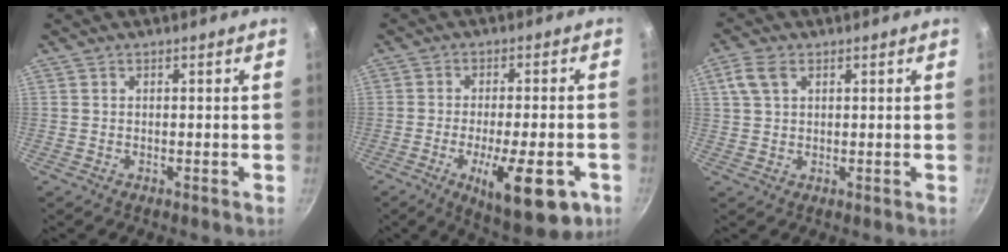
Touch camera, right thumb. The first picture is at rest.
{"total": 15.2, "force": [-5.9, 5.0, 13.1], "torque": [-0.172, 0.005, -0.079]}
{"total": 4.6, "force": [1.9, 2.9, 3.1], "torque": [-0.057, 0.005, 0.036]}